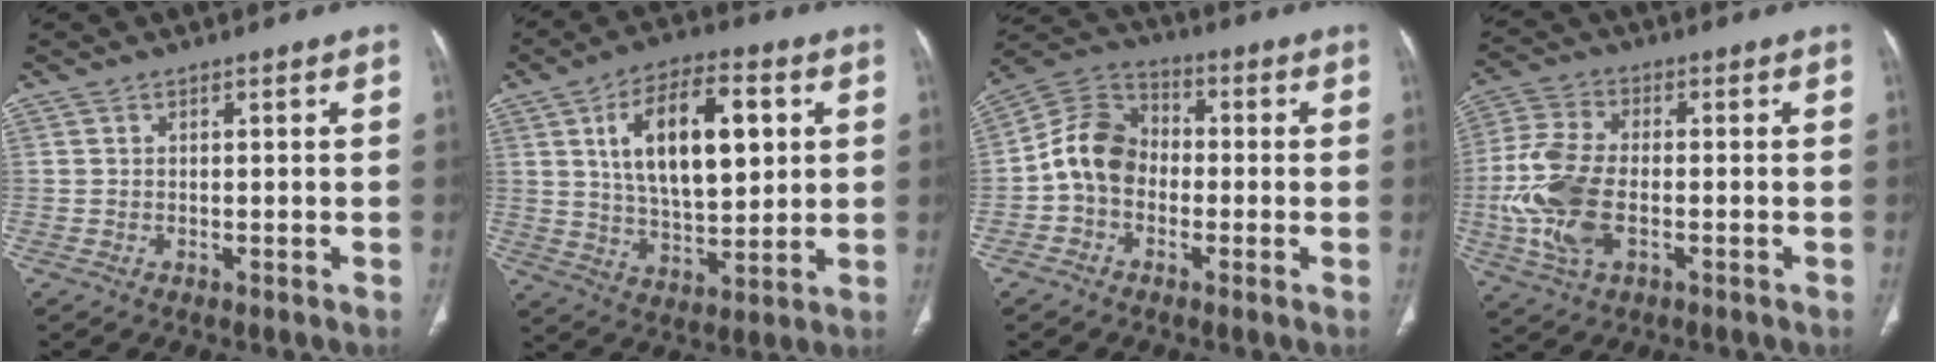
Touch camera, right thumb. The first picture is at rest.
{"total": 17.9, "force": [4.7, 8.7, 15.0], "torque": [-0.225, -0.006, 0.082]}
{"total": 9.9, "force": [-1.6, 7.8, 5.9], "torque": [-0.097, 0.035, -0.047]}
{"total": 13.1, "force": [-2.5, 7.2, 10.7], "torque": [-0.243, 0.005, -0.048]}